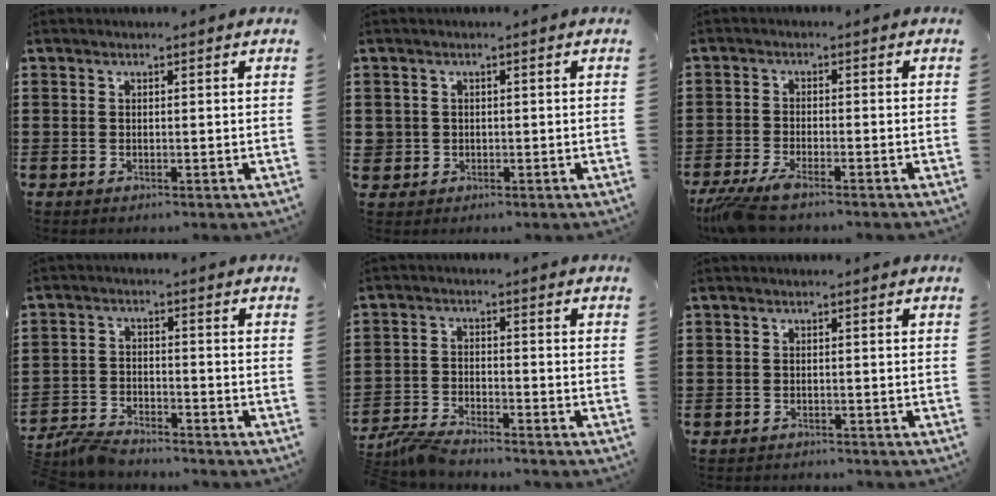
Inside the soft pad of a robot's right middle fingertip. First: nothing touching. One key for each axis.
{"total": 1.4, "fx": -0.1, "fy": 1.4, "fz": 0.1, "tx": -0.008, "ty": 0.008, "tz": -0.005}
{"total": 4.3, "fx": -3.8, "fy": 0.1, "fz": 2.1, "tx": -0.064, "ty": -0.018, "tz": -0.080}
{"total": 4.6, "fx": -4.4, "fy": 0.9, "fz": 0.9, "tx": -0.038, "ty": 0.001, "tz": -0.097}
{"total": 4.3, "fx": -4.2, "fy": 0.3, "fz": 1.1, "tx": -0.042, "ty": -0.004, "tz": -0.089}
{"total": 1.0, "fx": -1.0, "fy": 0.1, "fz": -0.2, "tx": 0.001, "ty": 0.003, "tz": -0.022}